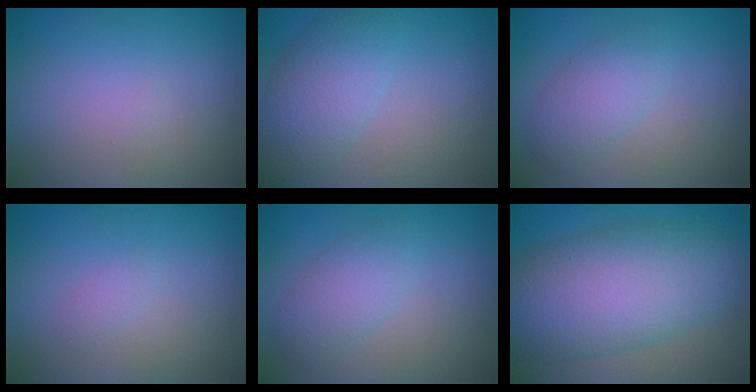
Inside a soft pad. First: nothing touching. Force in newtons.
{"total": 4.3, "press": 4.3, "slide": 0.2}
{"total": 2.7, "press": 2.7, "slide": 0.1}
{"total": 0.6, "press": 0.6, "slide": 0.0}
{"total": 2.7, "press": 2.7, "slide": 0.1}
{"total": 10.1, "press": 10.1, "slide": 0.2}